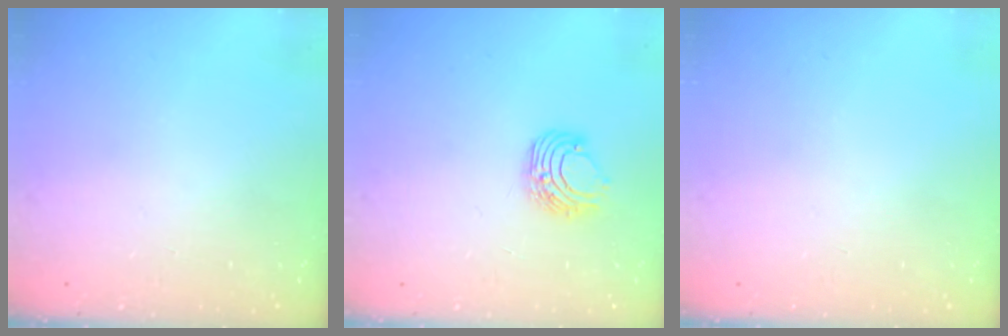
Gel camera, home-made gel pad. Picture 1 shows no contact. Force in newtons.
{"total": 7.5, "press": 7.5, "slide": 0.7}
{"total": 0.0}